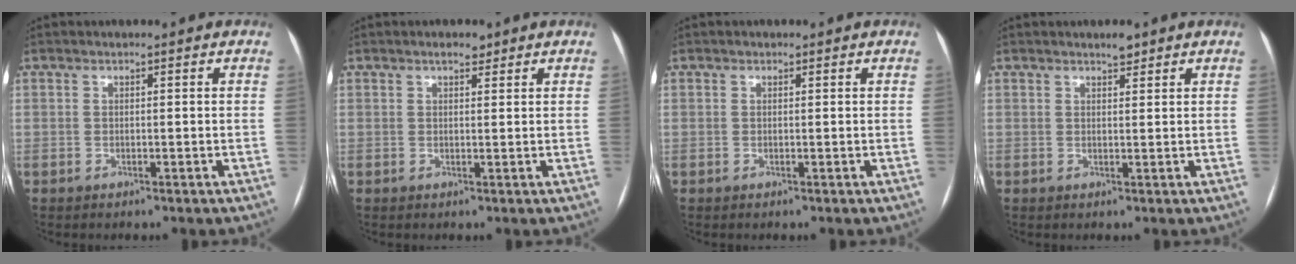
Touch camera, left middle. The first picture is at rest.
{"total": 1.7, "force": [1.2, 0.6, 0.9], "torque": [-0.017, 0.002, 0.019]}
{"total": 0.0}
{"total": 1.5, "force": [1.3, 0.4, 0.7], "torque": [-0.015, 0.000, 0.022]}